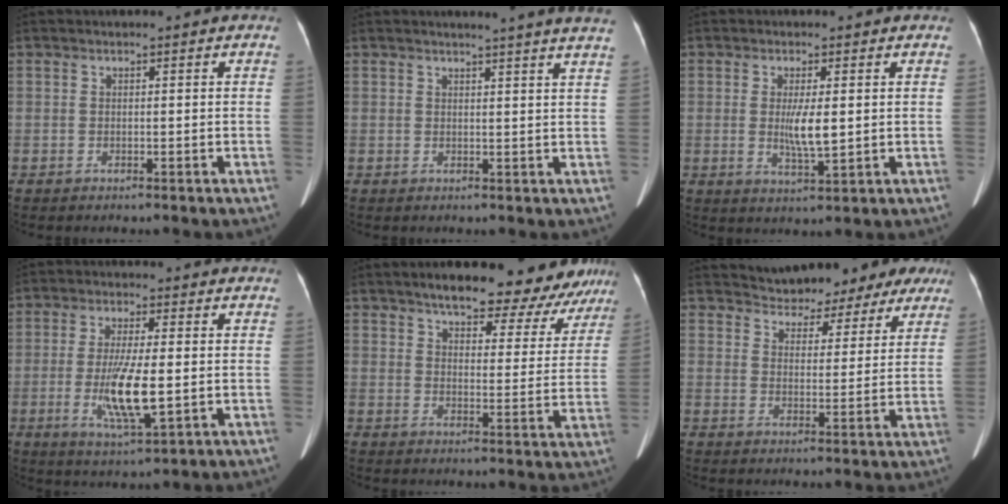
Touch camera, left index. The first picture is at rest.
{"total": 9.6, "force": [8.8, -1.0, 3.9], "torque": [-0.045, -0.045, 0.076]}
{"total": 4.3, "force": [-0.2, 0.7, 4.2], "torque": [-0.077, -0.026, -0.004]}
{"total": 8.6, "force": [-1.8, 1.3, 8.3], "torque": [-0.161, -0.037, -0.033]}
{"total": 17.8, "force": [15.3, 5.6, 7.0], "torque": [-0.072, -0.015, 0.182]}
{"total": 14.6, "force": [13.1, 5.1, 4.0], "torque": [-0.041, 0.000, 0.155]}